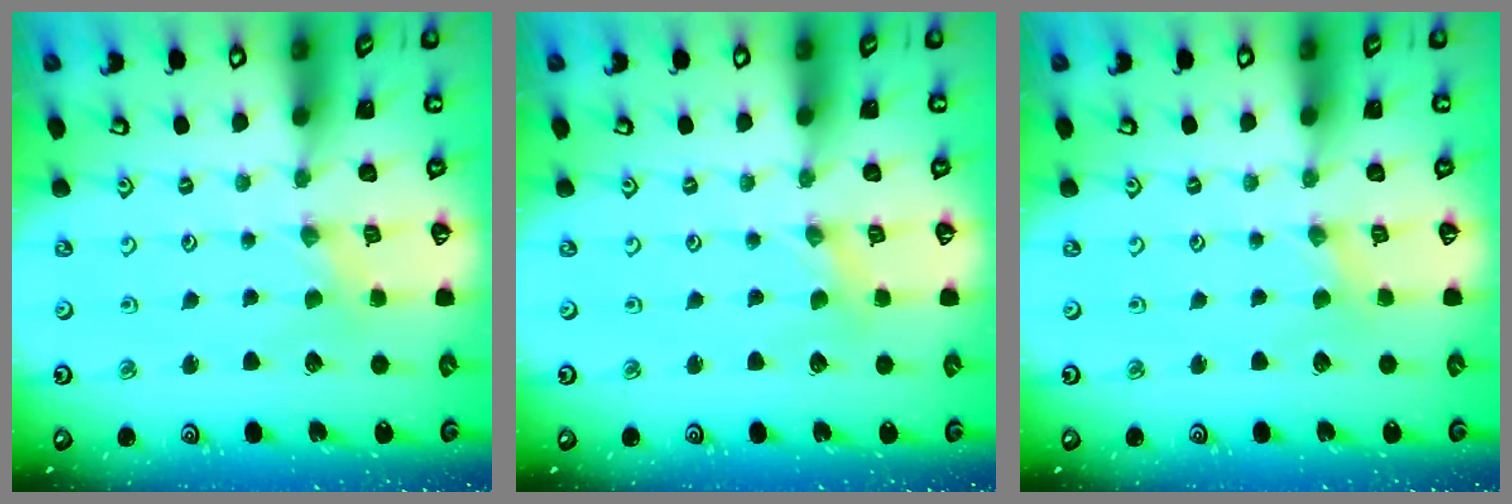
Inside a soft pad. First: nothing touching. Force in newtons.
{"total": 0.0}
{"total": 1.1, "press": 1.1, "slide": 0.2}